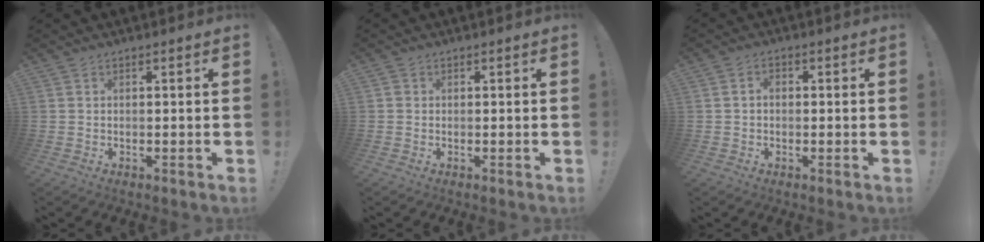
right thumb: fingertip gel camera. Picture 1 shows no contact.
{"total": 0.7, "force": [0.0, 0.7, 0.0], "torque": [-0.004, 0.004, 0.002]}
{"total": 2.1, "force": [-0.5, 1.5, 1.4], "torque": [-0.019, 0.006, -0.011]}